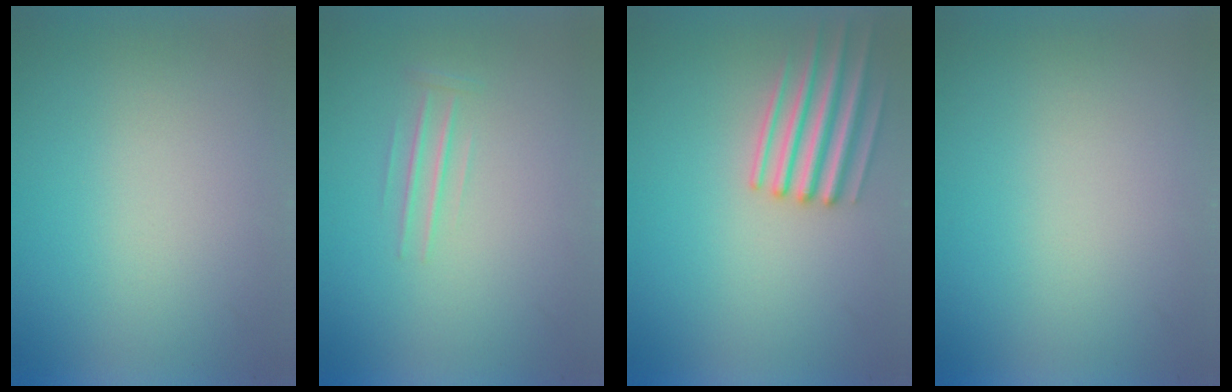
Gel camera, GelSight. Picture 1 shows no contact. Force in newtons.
{"total": 1.2}
{"total": 3.1}
{"total": 0.0}